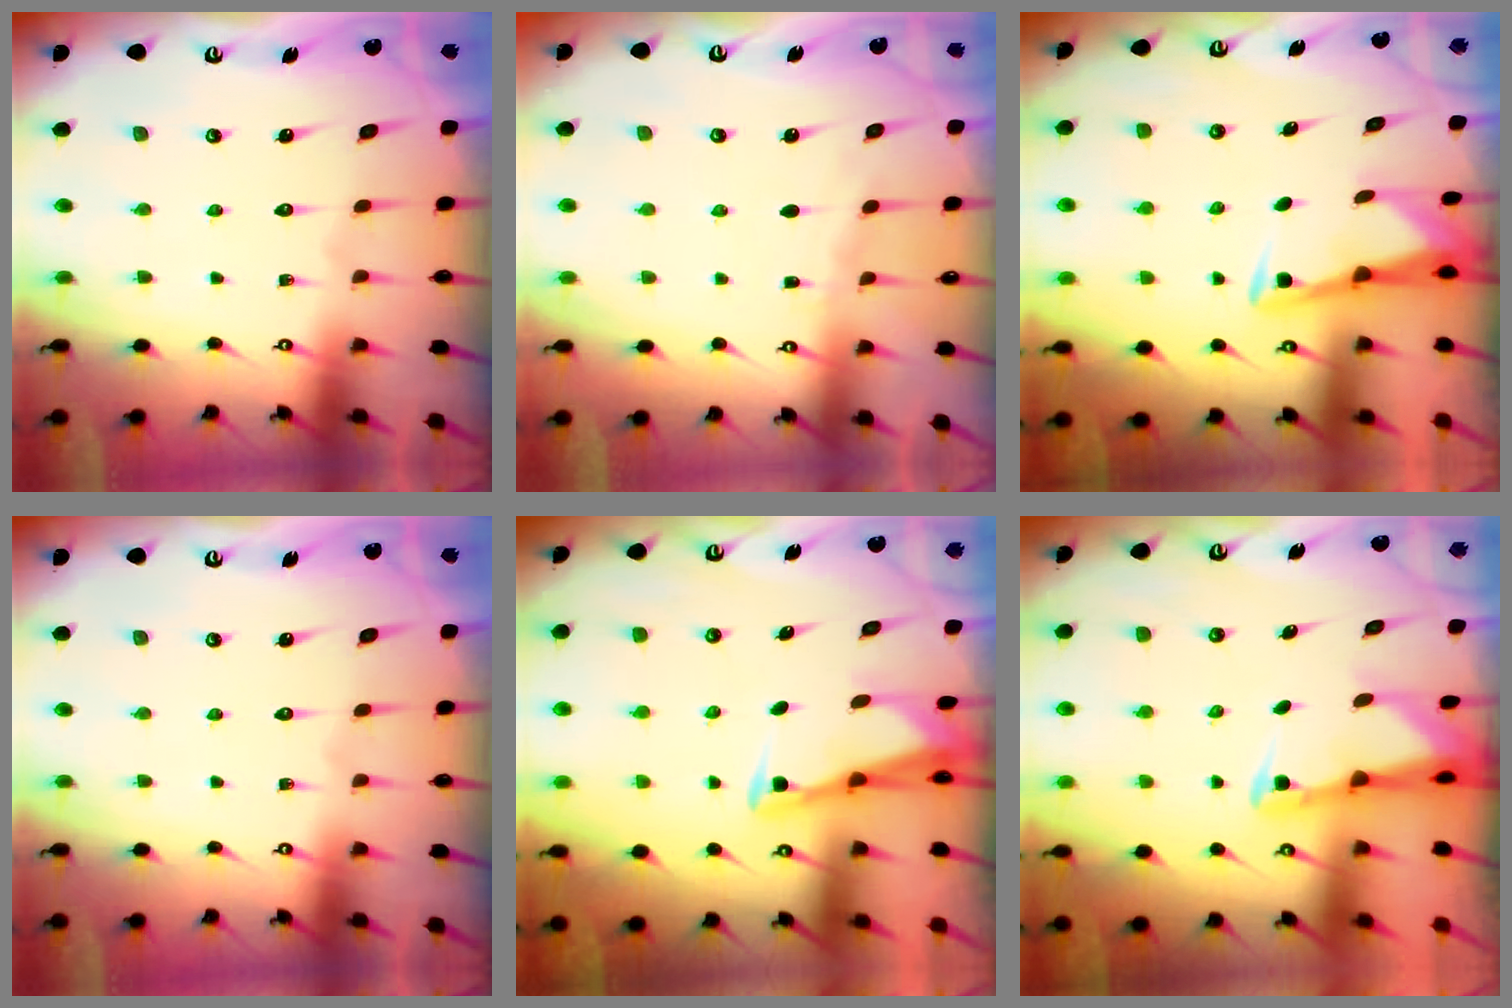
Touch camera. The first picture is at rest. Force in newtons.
{"total": 2.5, "press": 2.5, "slide": 0.4}
{"total": 3.0, "press": 2.9, "slide": 0.4}
{"total": 0.0}
{"total": 2.9, "press": 2.9, "slide": 0.2}
{"total": 2.3, "press": 2.3, "slide": 0.5}